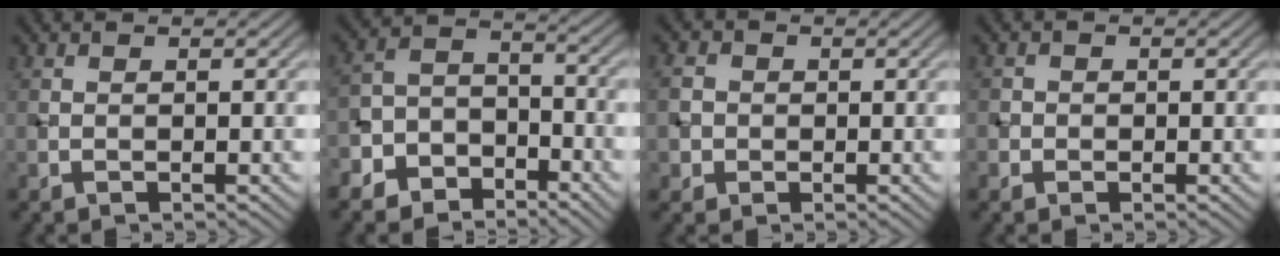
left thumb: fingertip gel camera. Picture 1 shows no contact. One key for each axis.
{"total": 7.3, "fx": -5.6, "fy": 4.0, "fz": 2.3, "tx": -0.052, "ty": -0.002, "tz": -0.119}
{"total": 3.4, "fx": -0.1, "fy": 3.3, "fz": 1.0, "tx": -0.025, "ty": 0.008, "tz": -0.020}
{"total": 1.3, "fx": -0.3, "fy": 1.3, "fz": 0.2, "tx": 0.003, "ty": -0.001, "tz": -0.010}